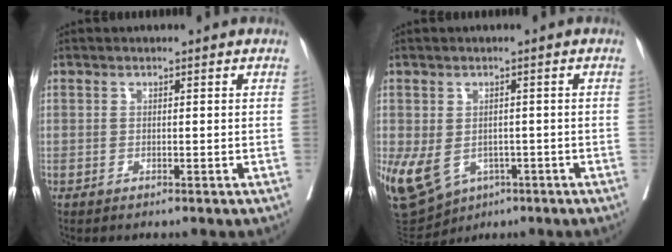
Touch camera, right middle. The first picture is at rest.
{"total": 12.8, "force": [-4.8, 9.6, 6.8], "torque": [-0.161, -0.002, -0.062]}